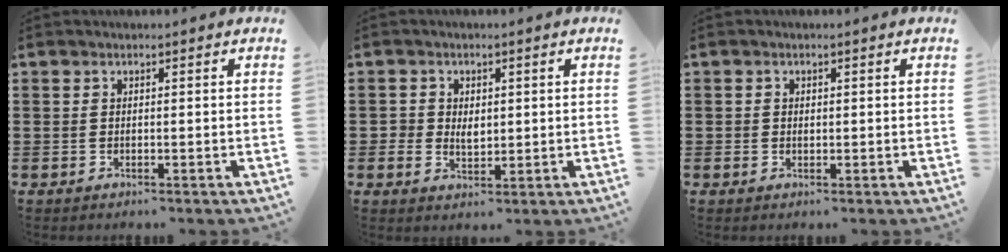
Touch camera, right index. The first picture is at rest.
{"total": 2.7, "force": [0.3, 2.2, 1.5], "torque": [-0.036, 0.010, 0.003]}
{"total": 0.7, "force": [0.2, 0.6, 0.2], "torque": [-0.005, 0.004, 0.004]}